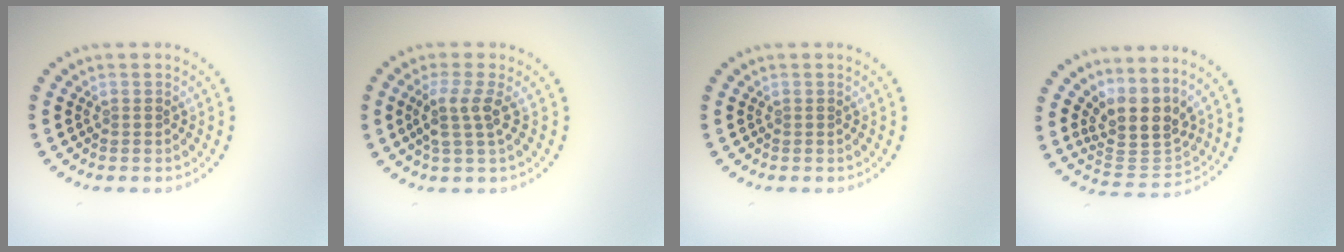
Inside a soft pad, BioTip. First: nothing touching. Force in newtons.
{"total": 2.6, "press": 2.0, "slide": 1.7}
{"total": 0.0}
{"total": 4.2, "press": 3.4, "slide": 2.5}